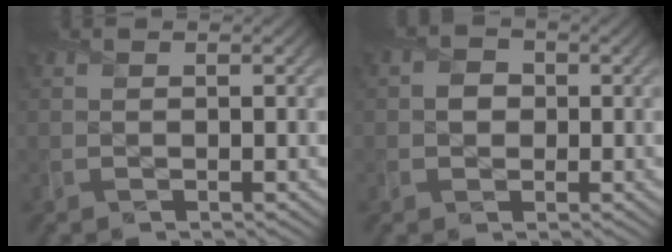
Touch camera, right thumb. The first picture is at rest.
{"total": 2.0, "force": [-0.2, 1.9, 0.7], "torque": [-0.015, 0.000, -0.008]}